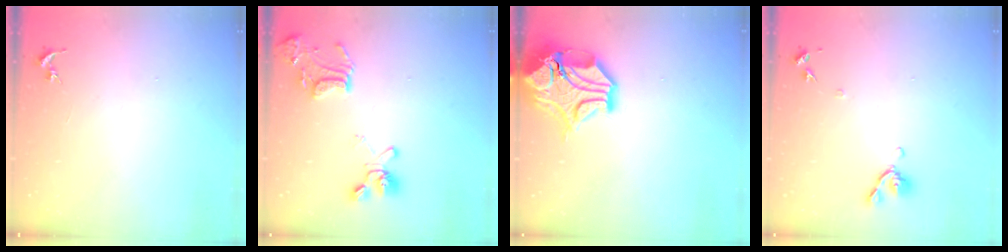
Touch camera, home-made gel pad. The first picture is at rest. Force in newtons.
{"total": 15.8, "press": 15.7, "slide": 1.9}
{"total": 17.9, "press": 17.7, "slide": 2.6}
{"total": 7.9, "press": 7.8, "slide": 1.5}